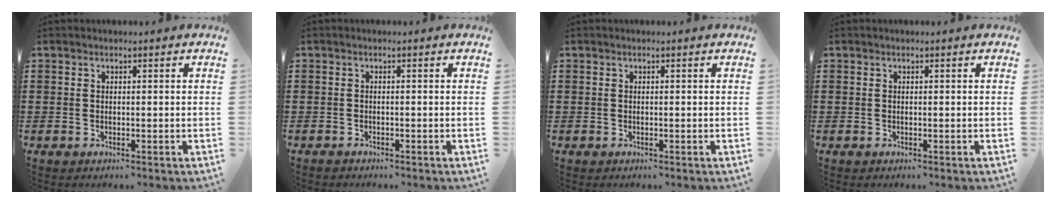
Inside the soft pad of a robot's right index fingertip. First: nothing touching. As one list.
[{"total": 0.8, "force": [-0.8, 0.0, -0.2], "torque": [0.003, -0.001, -0.017]}, {"total": 0.0}, {"total": 0.0}]